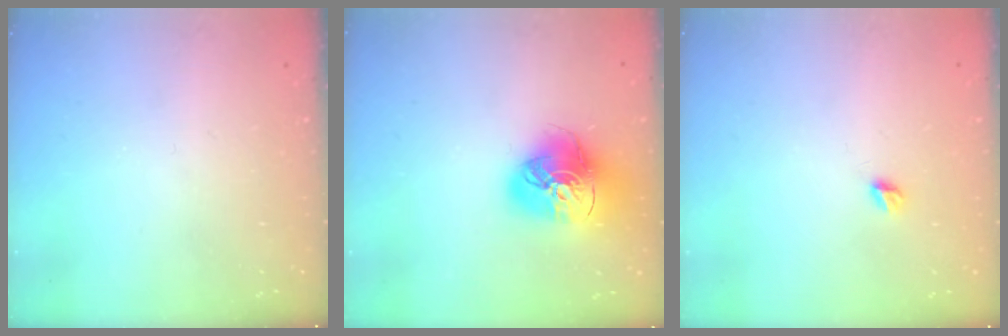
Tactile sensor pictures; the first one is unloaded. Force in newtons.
{"total": 17.6, "press": 17.5, "slide": 1.7}
{"total": 4.3, "press": 4.2, "slide": 0.5}